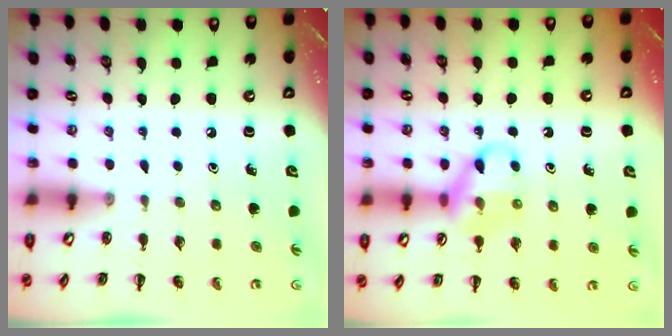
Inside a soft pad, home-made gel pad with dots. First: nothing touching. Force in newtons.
{"total": 12.3, "press": 12.2, "slide": 1.2}